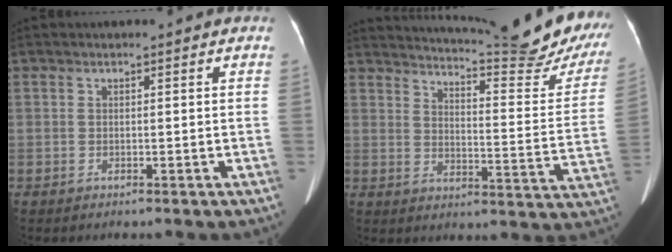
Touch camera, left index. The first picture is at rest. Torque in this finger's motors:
{"motor_torque": [0.89, -1.25, 0.10, 0.02]}